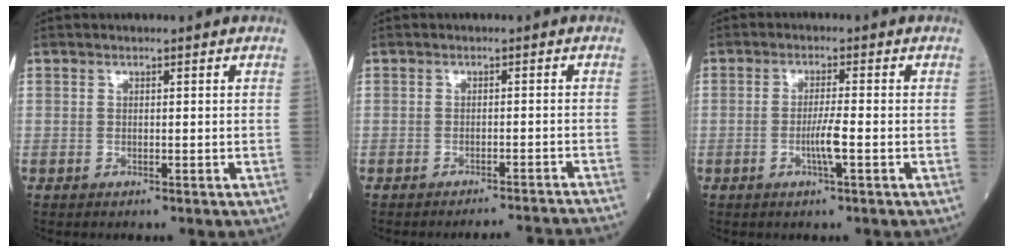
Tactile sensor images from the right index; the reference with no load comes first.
{"total": 8.2, "force": [-8.0, -1.4, 1.3], "torque": [-0.002, -0.013, -0.092]}
{"total": 3.3, "force": [-1.1, -0.3, 3.1], "torque": [-0.060, -0.004, -0.022]}